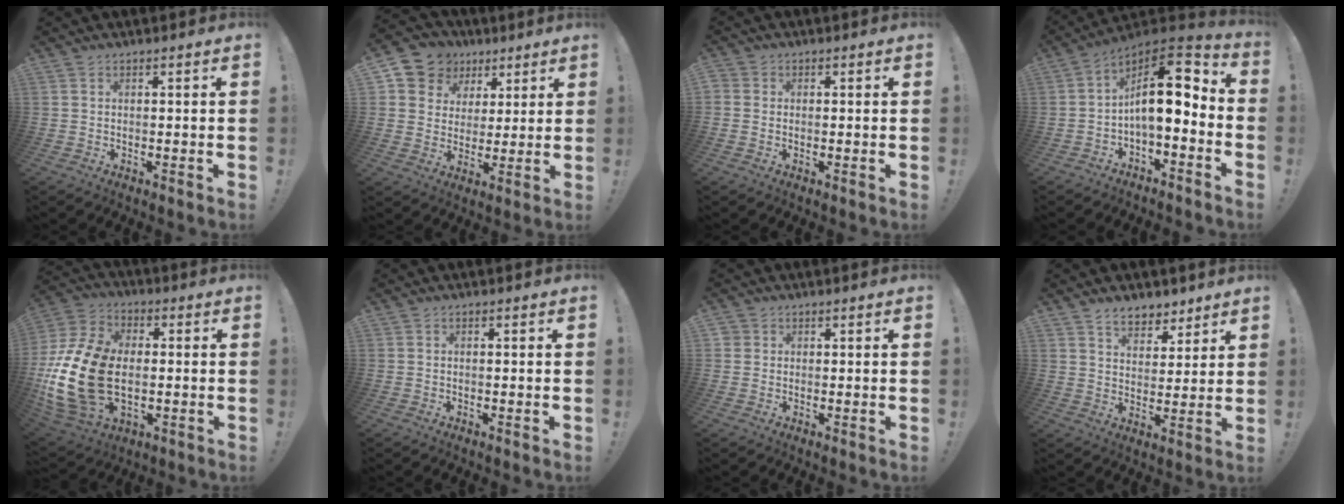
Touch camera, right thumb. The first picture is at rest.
{"total": 9.4, "force": [4.4, 8.0, 2.0], "torque": [-0.034, -0.030, 0.090]}
{"total": 1.1, "force": [0.0, 1.0, 0.4], "torque": [-0.012, 0.007, 0.001]}
{"total": 14.0, "force": [1.8, 6.3, 12.3], "torque": [-0.197, -0.009, 0.031]}
{"total": 22.5, "force": [-2.8, 15.4, 16.2], "torque": [-0.318, 0.028, -0.038]}
{"total": 0.0}
{"total": 1.6, "force": [0.6, 1.4, 0.4], "torque": [-0.004, -0.001, 0.009]}
{"total": 7.8, "force": [5.9, 4.5, 2.4], "torque": [-0.028, -0.040, 0.110]}